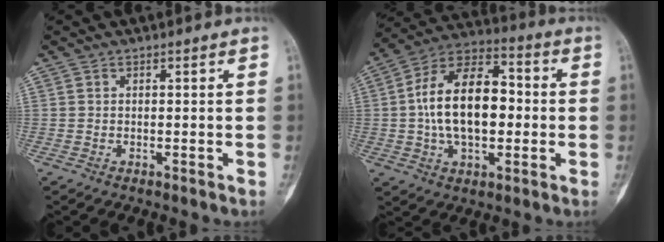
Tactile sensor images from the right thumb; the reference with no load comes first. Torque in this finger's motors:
{"motor_torque": [2.00, 2.37, 0.90, -0.56, 0.49]}